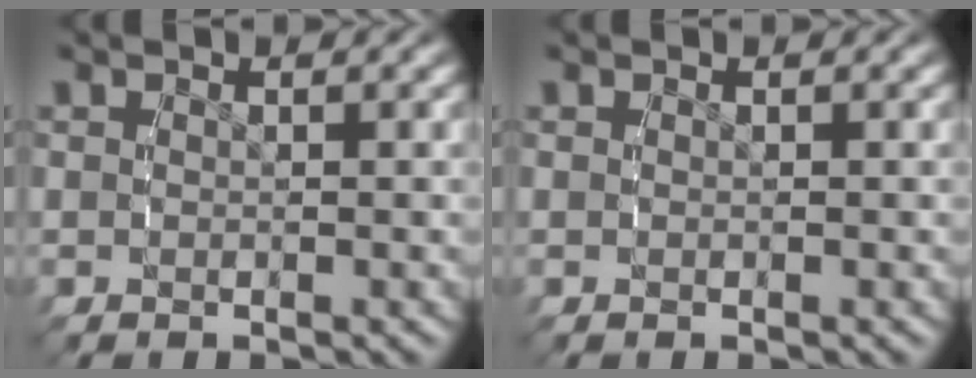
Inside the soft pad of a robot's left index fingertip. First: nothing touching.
{"total": 0.0}